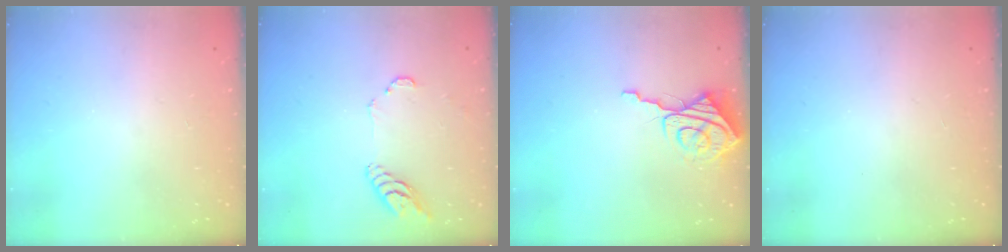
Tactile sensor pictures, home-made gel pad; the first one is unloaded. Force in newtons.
{"total": 7.7, "press": 7.7, "slide": 0.6}
{"total": 8.9, "press": 8.8, "slide": 1.0}
{"total": 0.0}